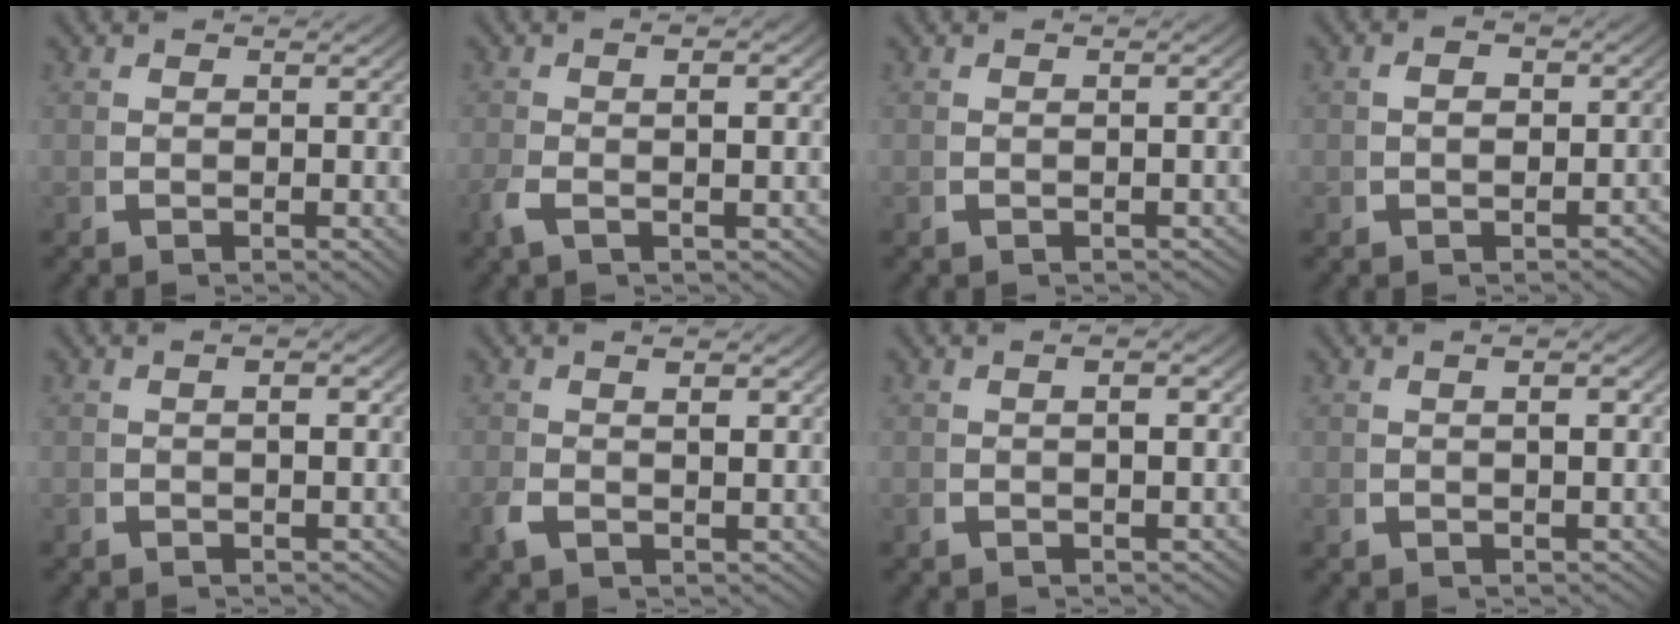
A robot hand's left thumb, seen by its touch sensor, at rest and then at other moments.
{"total": 2.5, "force": [-0.7, 1.1, 2.2], "torque": [-0.052, -0.005, -0.012]}
{"total": 1.0, "force": [-0.8, 0.3, 0.6], "torque": [-0.009, 0.001, -0.012]}
{"total": 2.3, "force": [-1.1, 1.5, 1.3], "torque": [-0.013, -0.007, -0.016]}
{"total": 1.6, "force": [-0.4, 1.0, 1.2], "torque": [-0.019, -0.001, -0.005]}
{"total": 2.5, "force": [-0.2, 1.7, 1.8], "torque": [-0.039, -0.008, 0.001]}
{"total": 1.8, "force": [-0.3, 1.0, 1.5], "torque": [-0.026, -0.001, -0.003]}
{"total": 1.6, "force": [0.0, 1.0, 1.3], "torque": [-0.023, -0.001, 0.002]}